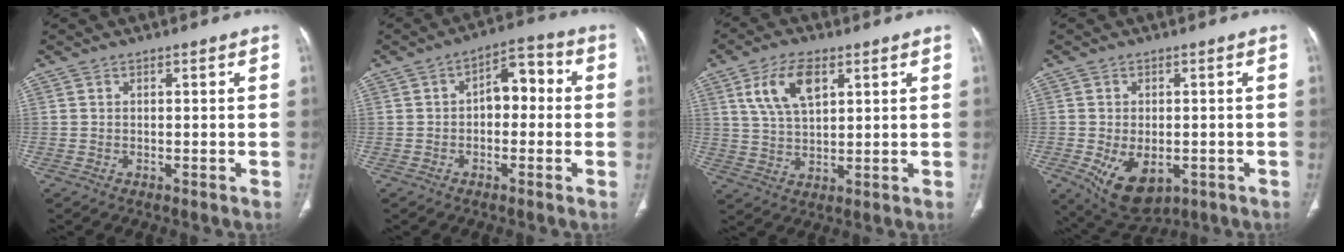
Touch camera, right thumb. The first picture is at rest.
{"total": 7.4, "force": [0.1, 4.5, 5.9], "torque": [-0.057, 0.030, -0.011]}
{"total": 9.5, "force": [4.0, 4.8, 7.2], "torque": [-0.132, -0.009, 0.080]}
{"total": 9.8, "force": [-3.2, 6.0, 7.2], "torque": [-0.108, -0.004, -0.033]}